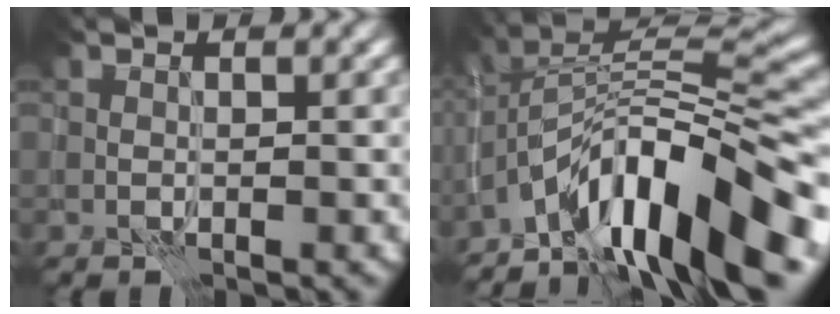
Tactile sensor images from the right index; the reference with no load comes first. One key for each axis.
{"total": 13.0, "fx": -7.2, "fy": 3.9, "fz": 10.1, "tx": -0.160, "ty": 0.024, "tz": -0.128}